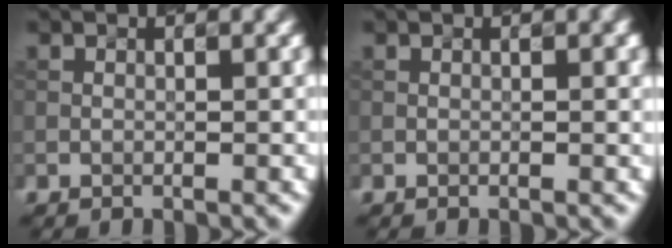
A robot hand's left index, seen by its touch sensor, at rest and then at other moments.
{"total": 0.5, "force": [0.0, 0.1, 0.5], "torque": [-0.004, 0.003, 0.002]}